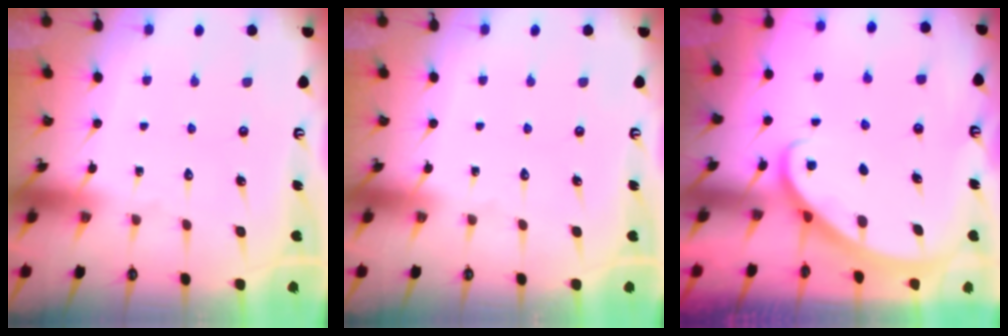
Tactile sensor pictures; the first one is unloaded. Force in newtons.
{"total": 0.0}
{"total": 2.3, "press": 2.3, "slide": 0.2}